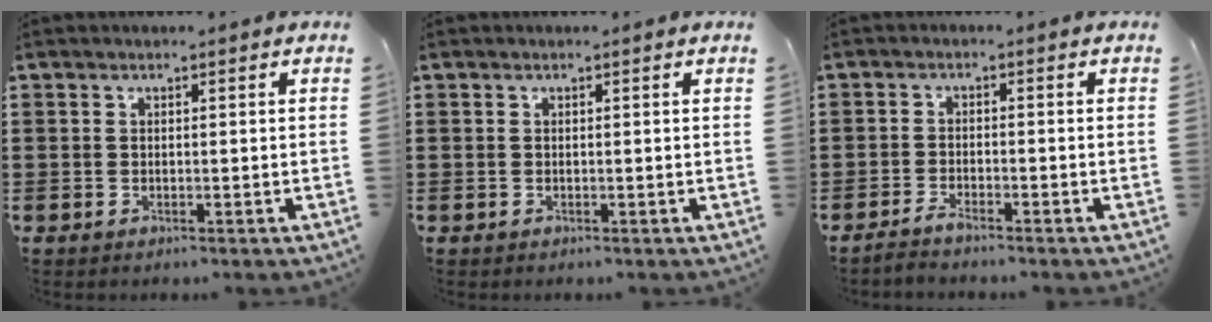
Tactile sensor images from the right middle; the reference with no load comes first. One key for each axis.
{"total": 0.0}
{"total": 1.8, "fx": -1.7, "fy": -0.1, "fz": 0.6, "tx": -0.019, "ty": 0.000, "tz": -0.035}